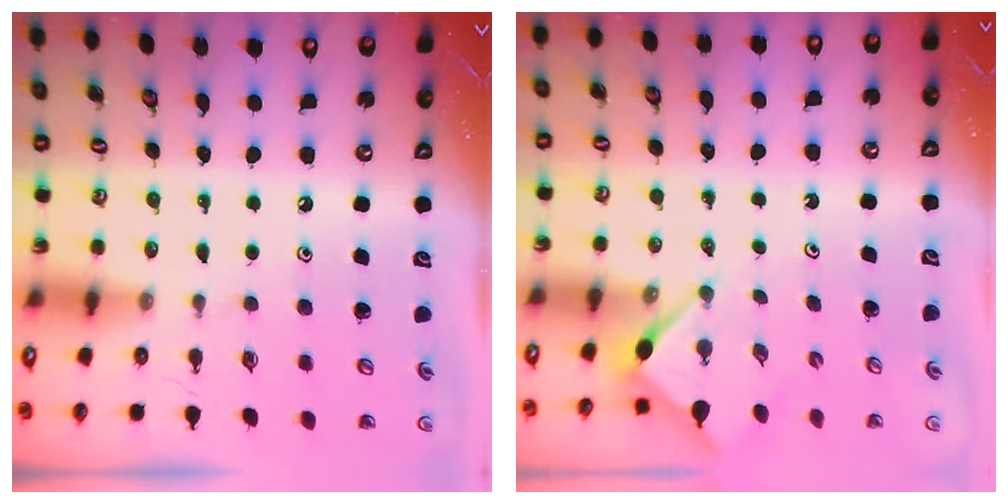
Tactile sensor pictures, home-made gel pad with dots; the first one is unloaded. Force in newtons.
{"total": 2.7, "press": 2.7, "slide": 0.3}